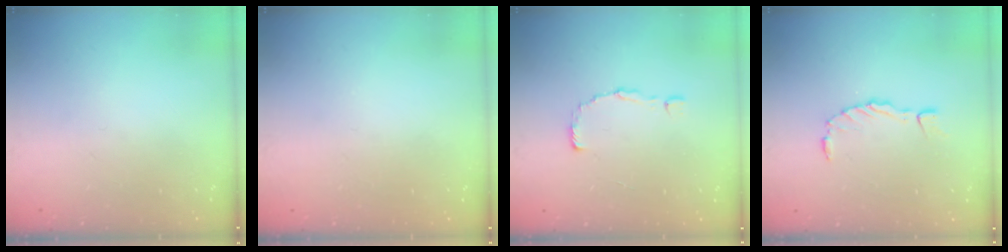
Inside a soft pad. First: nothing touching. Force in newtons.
{"total": 1.5, "press": 1.5, "slide": 0.1}
{"total": 2.0, "press": 2.0, "slide": 0.1}
{"total": 1.2, "press": 1.2, "slide": 0.3}